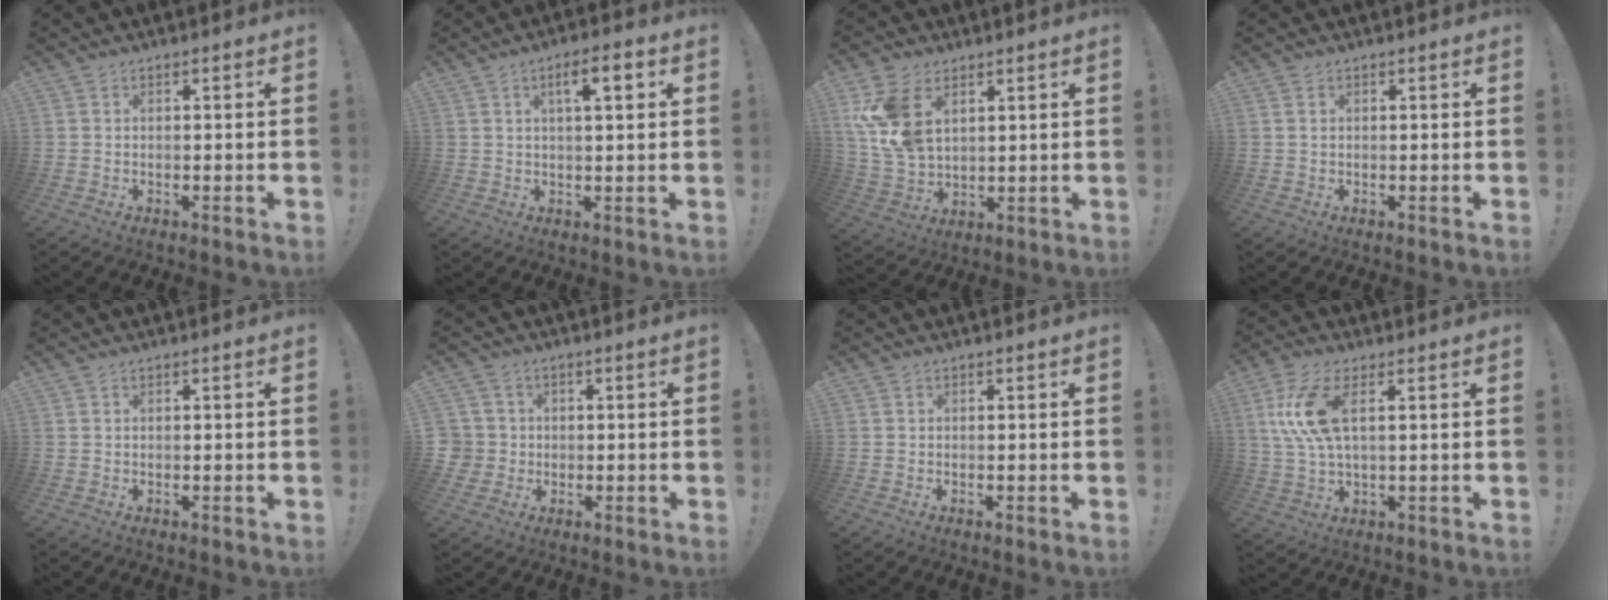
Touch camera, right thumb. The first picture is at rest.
{"total": 6.3, "force": [2.3, 1.6, 5.6], "torque": [-0.082, -0.004, 0.029]}
{"total": 13.1, "force": [5.3, 8.4, 8.6], "torque": [-0.171, -0.019, 0.103]}
{"total": 0.6, "force": [0.3, 0.4, 0.4], "torque": [-0.009, 0.003, 0.005]}
{"total": 0.0}
{"total": 4.8, "force": [0.3, 4.7, 0.8], "torque": [-0.020, 0.006, 0.007]}
{"total": 0.0}
{"total": 11.8, "force": [3.2, 4.9, 10.3], "torque": [-0.206, -0.007, 0.056]}